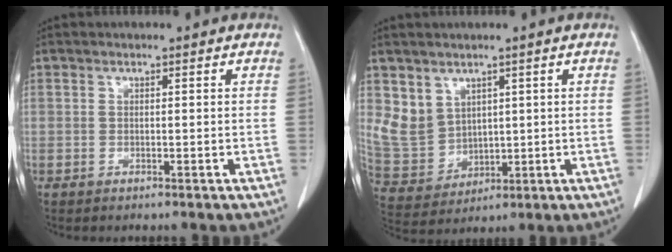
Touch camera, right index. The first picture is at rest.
{"total": 7.0, "force": [3.4, 5.8, 2.1], "torque": [-0.058, 0.009, 0.091]}